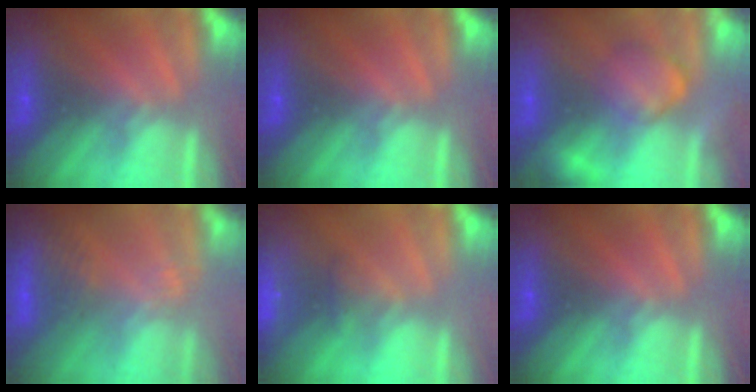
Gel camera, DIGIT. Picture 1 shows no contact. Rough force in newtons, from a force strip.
{"total": 0.0}
{"total": 2.4}
{"total": 3.0}
{"total": 6.7}
{"total": 0.0}